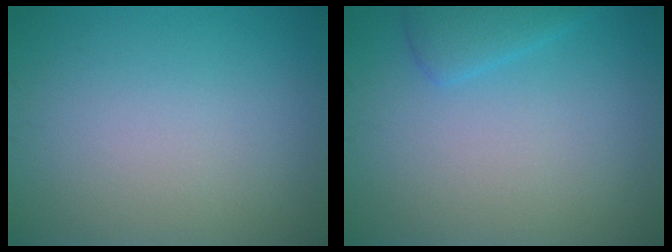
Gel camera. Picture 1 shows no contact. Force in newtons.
{"total": 2.0, "press": 2.0, "slide": 0.2}